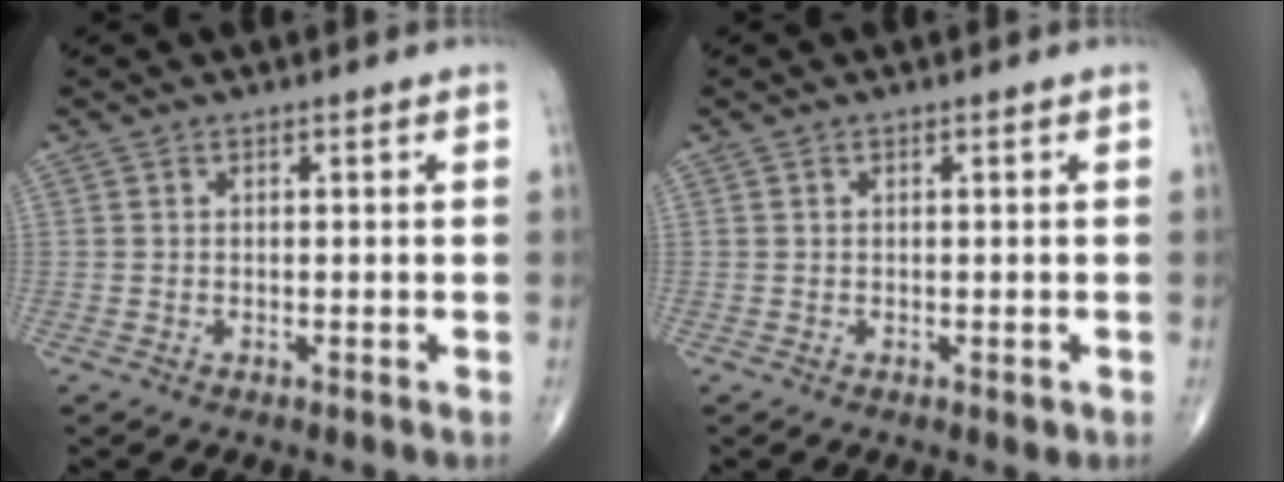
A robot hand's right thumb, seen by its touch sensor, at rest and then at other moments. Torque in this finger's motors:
{"motor_torque": [0.15, 0.04, 0.11, 0.02, 0.02]}